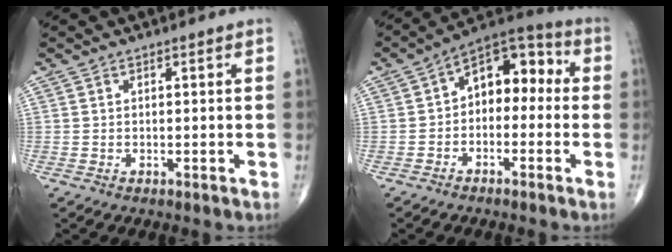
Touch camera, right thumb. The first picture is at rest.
{"total": 10.4, "force": [-0.2, 6.9, 7.9], "torque": [-0.077, 0.046, -0.025]}